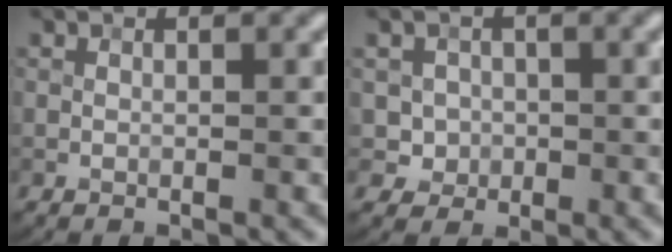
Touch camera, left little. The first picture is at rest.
{"total": 3.3, "force": [0.6, 3.0, 1.1], "torque": [-0.019, 0.001, 0.012]}